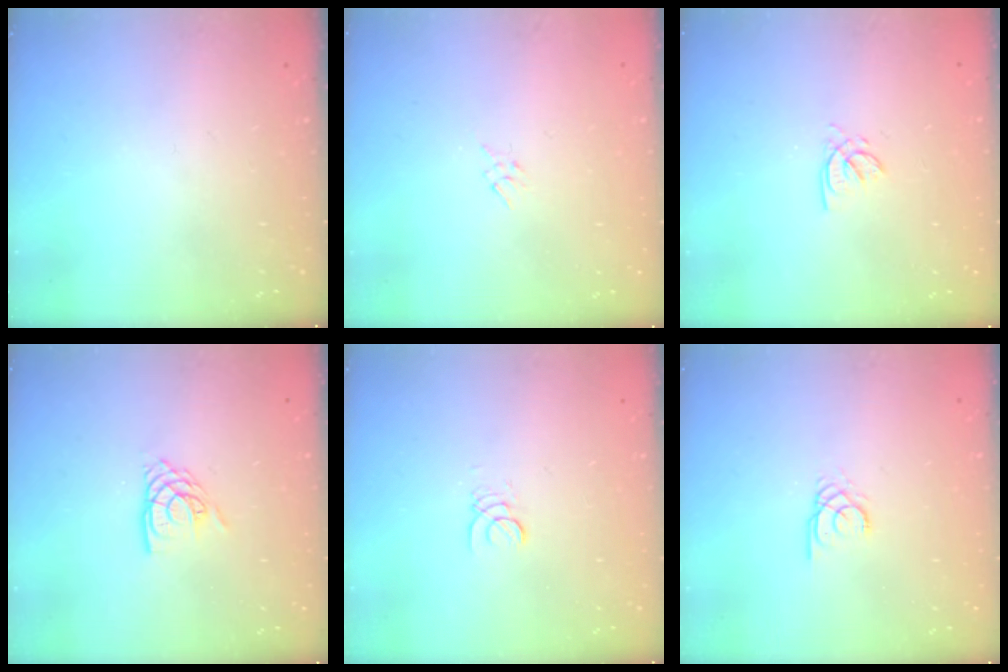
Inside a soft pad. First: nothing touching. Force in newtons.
{"total": 1.9, "press": 1.8, "slide": 0.5}
{"total": 2.0, "press": 2.0, "slide": 0.4}
{"total": 7.1, "press": 7.0, "slide": 0.5}
{"total": 1.2, "press": 1.2, "slide": 0.0}
{"total": 2.1, "press": 2.1, "slide": 0.2}